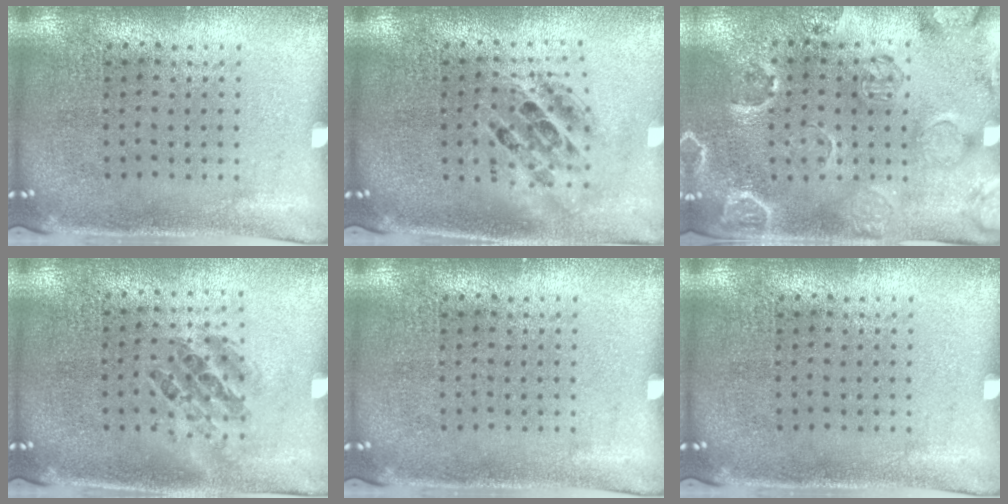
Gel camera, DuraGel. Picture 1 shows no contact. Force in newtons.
{"total": 1.7, "press": 1.4, "slide": 0.9}
{"total": 2.4, "press": 2.1, "slide": 1.3}
{"total": 0.9, "press": 0.9, "slide": 0.4}
{"total": 0.0}
{"total": 0.0}